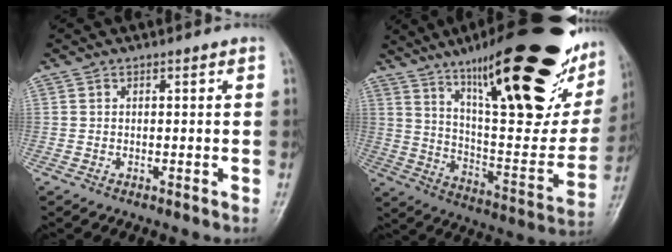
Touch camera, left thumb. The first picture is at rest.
{"total": 36.0, "force": [20.7, 10.1, 27.7], "torque": [-0.335, -0.055, 0.327]}